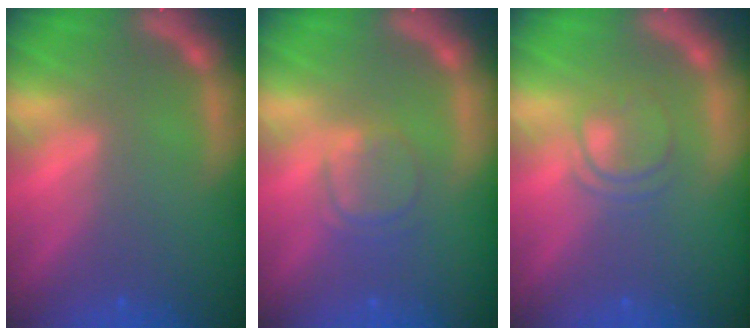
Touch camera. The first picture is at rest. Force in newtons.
{"total": 3.0}
{"total": 3.0}